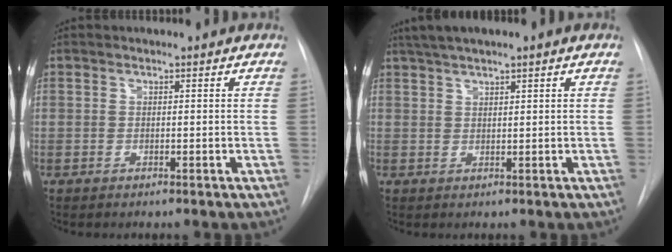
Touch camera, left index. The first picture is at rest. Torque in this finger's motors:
{"motor_torque": [-0.16, -0.01, -0.17, -0.11]}